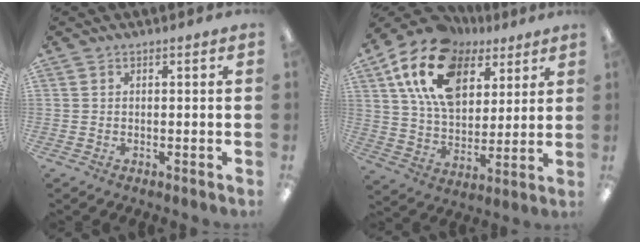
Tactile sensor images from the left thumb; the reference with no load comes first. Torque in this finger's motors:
{"motor_torque": [0.50, 0.57, 1.37, -1.40, 0.45]}